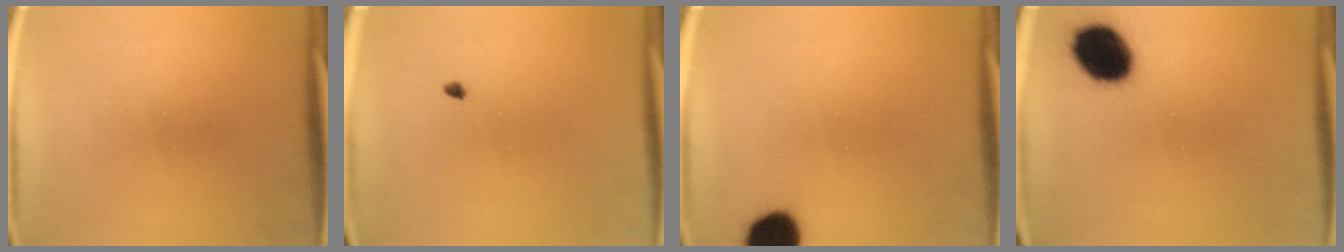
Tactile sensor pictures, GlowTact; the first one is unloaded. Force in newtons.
{"total": 0.6}
{"total": 9.1}
{"total": 11.9}